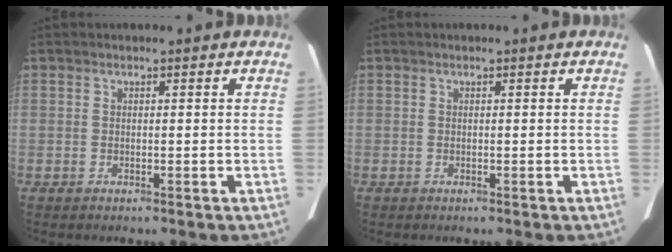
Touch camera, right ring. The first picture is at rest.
{"total": 0.0}